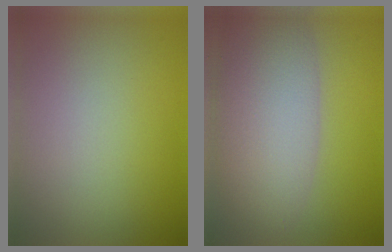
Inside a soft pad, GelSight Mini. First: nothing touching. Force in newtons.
{"total": 8.7, "press": 8.7, "slide": 0.7}